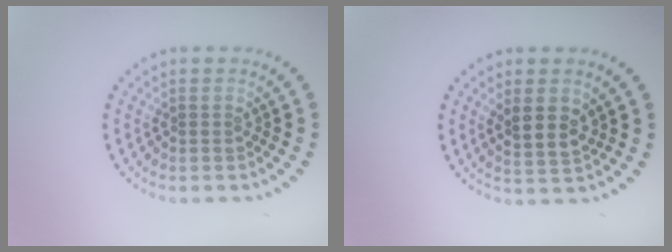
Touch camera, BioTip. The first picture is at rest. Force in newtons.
{"total": 2.7, "press": 2.4, "slide": 1.1}